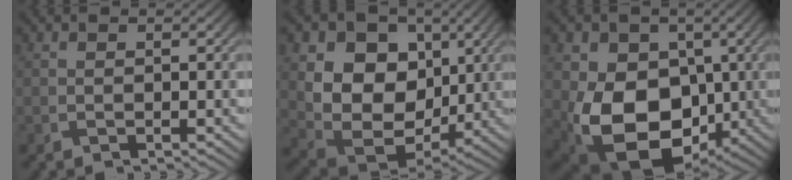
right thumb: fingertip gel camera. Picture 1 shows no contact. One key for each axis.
{"total": 14.2, "fx": 3.5, "fy": 11.0, "fz": 8.2, "tx": -0.166, "ty": 0.020, "tz": 0.065}
{"total": 15.5, "fx": -2.5, "fy": 11.6, "fz": 10.0, "tx": -0.154, "ty": -0.034, "tz": -0.057}